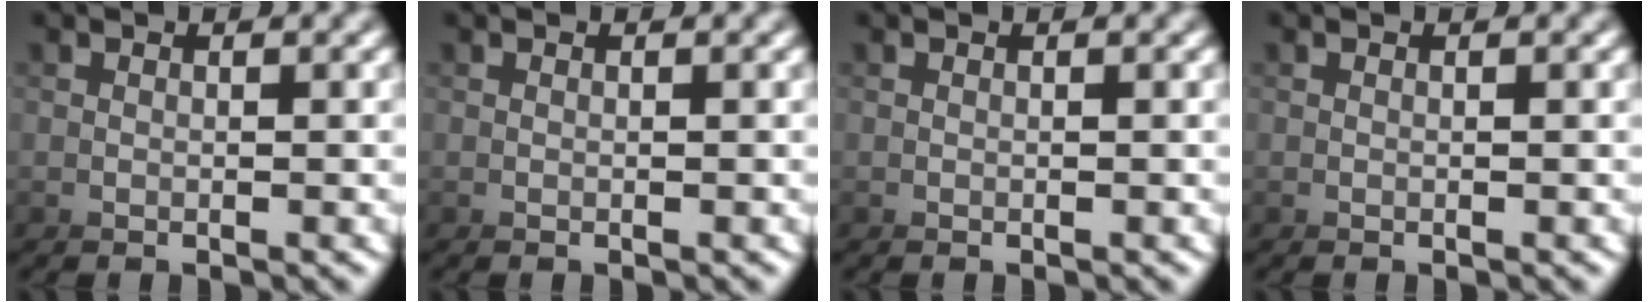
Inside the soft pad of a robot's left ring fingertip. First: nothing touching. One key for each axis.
{"total": 0.0}
{"total": 0.0}
{"total": 0.0}